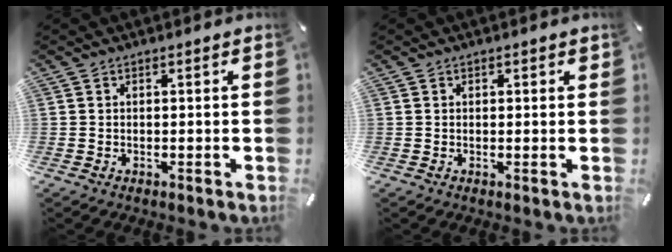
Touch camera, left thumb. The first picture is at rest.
{"total": 0.6, "force": [0.3, 0.5, 0.2], "torque": [0.004, -0.001, 0.003]}